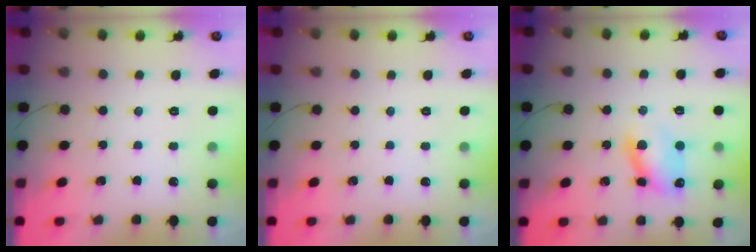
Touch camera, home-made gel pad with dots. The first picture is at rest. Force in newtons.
{"total": 0.0}
{"total": 10.2, "press": 10.0, "slide": 1.9}